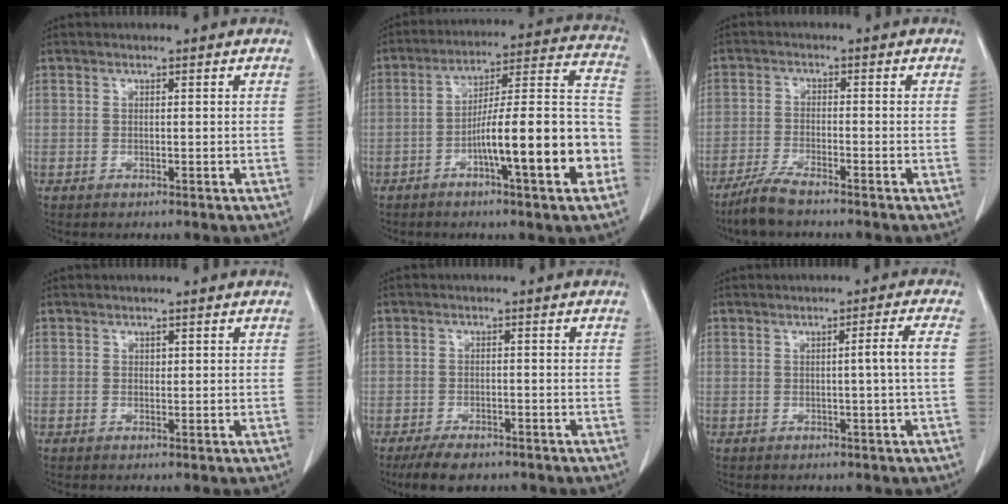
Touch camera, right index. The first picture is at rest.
{"total": 17.1, "force": [-5.9, 1.7, 16.0], "torque": [-0.234, 0.021, -0.087]}
{"total": 4.9, "force": [-4.1, 0.3, 2.7], "torque": [-0.061, -0.013, -0.080]}
{"total": 0.5, "force": [0.2, 0.4, 0.2], "torque": [0.000, 0.000, 0.003]}
{"total": 5.3, "force": [-4.0, 2.4, 2.4], "torque": [-0.040, -0.004, -0.064]}
{"total": 3.0, "force": [-0.3, -1.0, 2.8], "torque": [-0.039, 0.001, -0.002]}